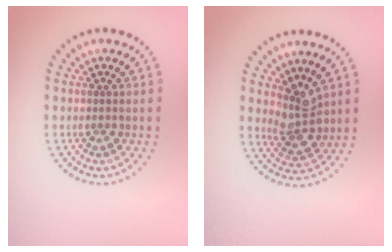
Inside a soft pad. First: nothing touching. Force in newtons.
{"total": 2.9, "press": 2.6, "slide": 1.3}